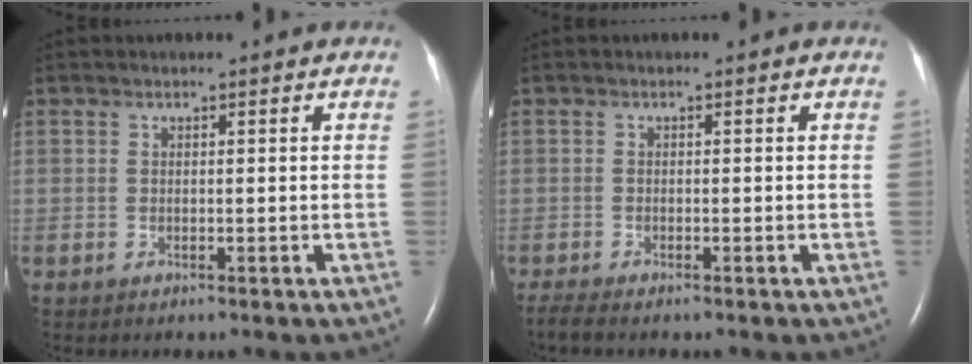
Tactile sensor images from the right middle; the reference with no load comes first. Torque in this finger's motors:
{"motor_torque": [0.18, -0.15, 0.01, 0.01]}